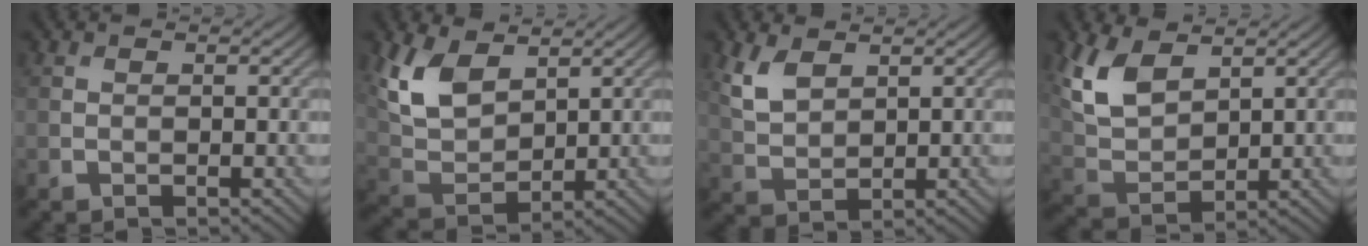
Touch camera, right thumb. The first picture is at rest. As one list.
[{"total": 8.7, "force": [4.4, 4.9, 5.8], "torque": [-0.145, -0.003, 0.090]}, {"total": 4.9, "force": [2.6, 2.6, 3.1], "torque": [-0.086, -0.001, 0.059]}, {"total": 7.9, "force": [4.1, 4.2, 5.2], "torque": [-0.133, -0.003, 0.084]}]